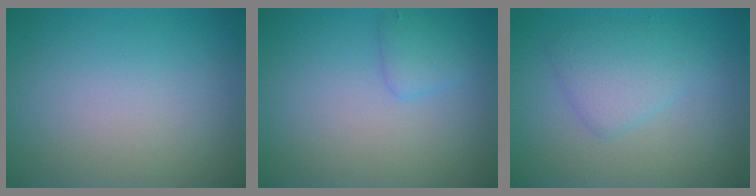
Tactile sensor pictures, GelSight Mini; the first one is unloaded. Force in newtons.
{"total": 1.7, "press": 1.7, "slide": 0.1}
{"total": 2.8, "press": 2.8, "slide": 0.2}